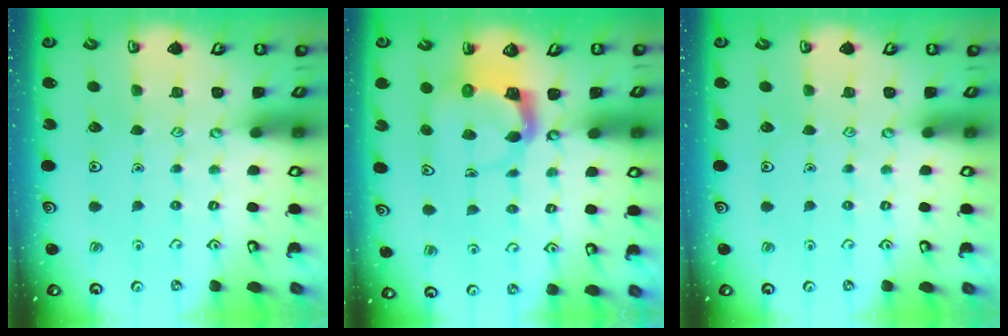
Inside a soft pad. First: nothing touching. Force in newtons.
{"total": 3.7, "press": 3.6, "slide": 0.7}
{"total": 0.0}